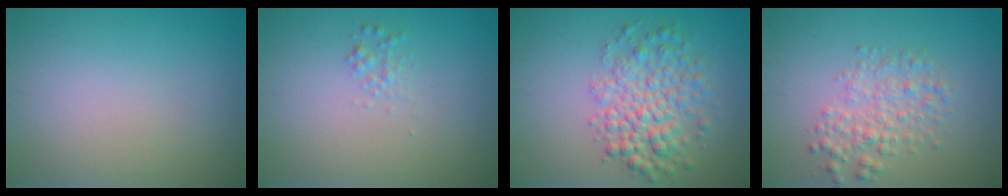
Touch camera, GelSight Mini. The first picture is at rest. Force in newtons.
{"total": 0.9, "press": 0.9, "slide": 0.1}
{"total": 5.0, "press": 5.0, "slide": 0.2}
{"total": 2.9, "press": 2.9, "slide": 0.1}